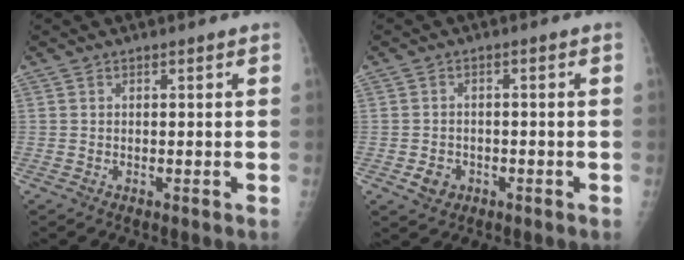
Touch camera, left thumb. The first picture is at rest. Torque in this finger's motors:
{"motor_torque": [-0.01, 0.00, 0.00, 0.00, 0.00]}